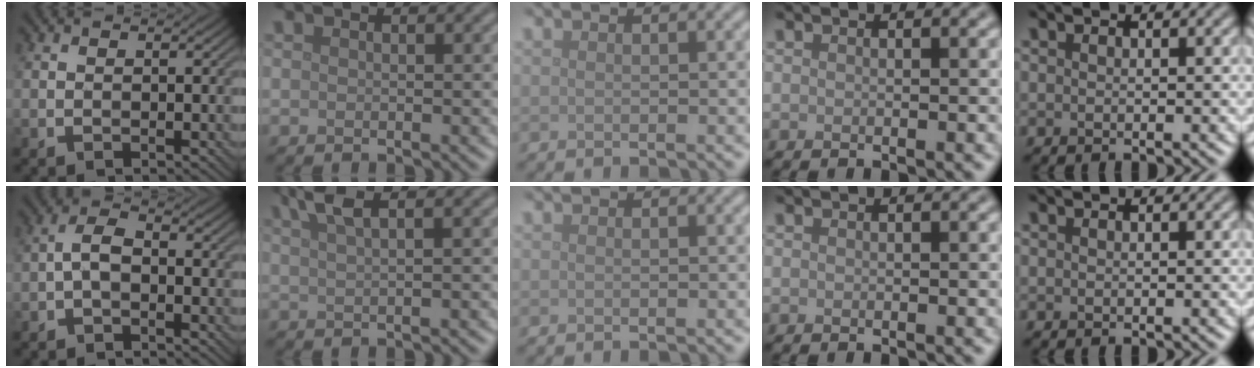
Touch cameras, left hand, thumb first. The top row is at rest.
{"thumb": {"total": 3.0, "force": [-1.0, 1.5, 2.4], "torque": [-0.046, 0.010, -0.026]}, "index": {"total": 2.9, "force": [1.8, 0.8, 2.2], "torque": [-0.029, 0.010, 0.033]}}